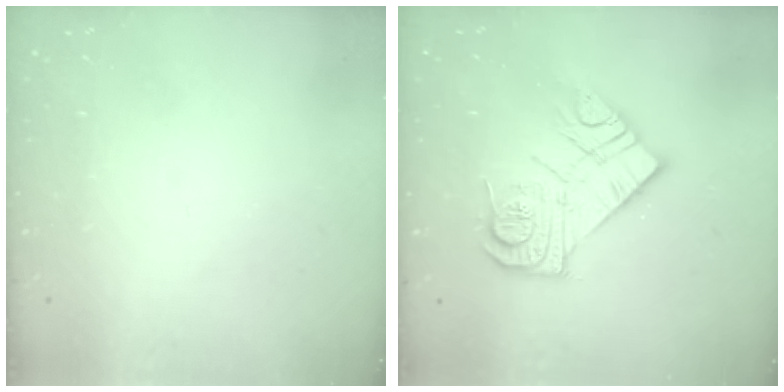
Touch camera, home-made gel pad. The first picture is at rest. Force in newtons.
{"total": 13.4, "press": 13.4, "slide": 1.1}